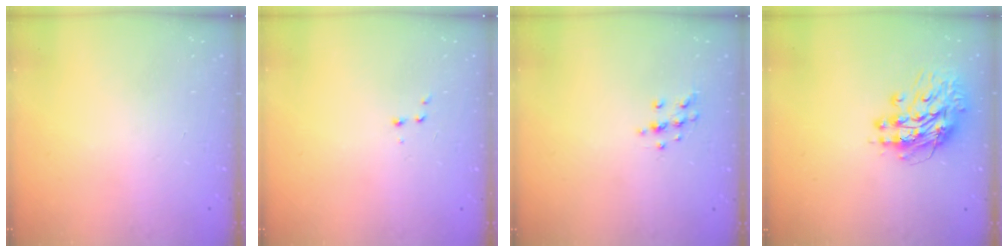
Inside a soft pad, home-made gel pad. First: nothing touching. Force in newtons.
{"total": 2.6, "press": 2.5, "slide": 0.6}
{"total": 9.0, "press": 8.9, "slide": 0.8}
{"total": 12.5, "press": 12.4, "slide": 1.2}